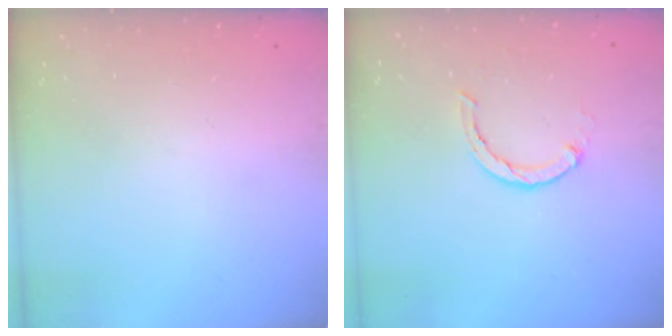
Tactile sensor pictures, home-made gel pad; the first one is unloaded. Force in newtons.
{"total": 2.3, "press": 2.3, "slide": 0.2}